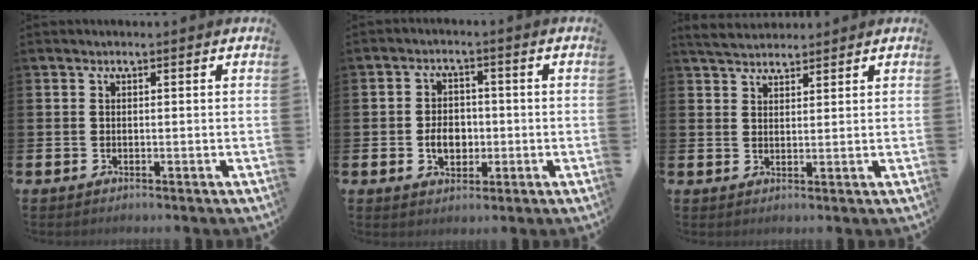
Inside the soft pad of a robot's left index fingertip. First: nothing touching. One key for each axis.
{"total": 4.3, "fx": -0.6, "fy": 3.1, "fz": 2.8, "tx": -0.032, "ty": -0.002, "tz": -0.018}
{"total": 5.8, "fx": 5.4, "fy": 1.6, "fz": 1.3, "tx": -0.043, "ty": -0.015, "tz": 0.101}